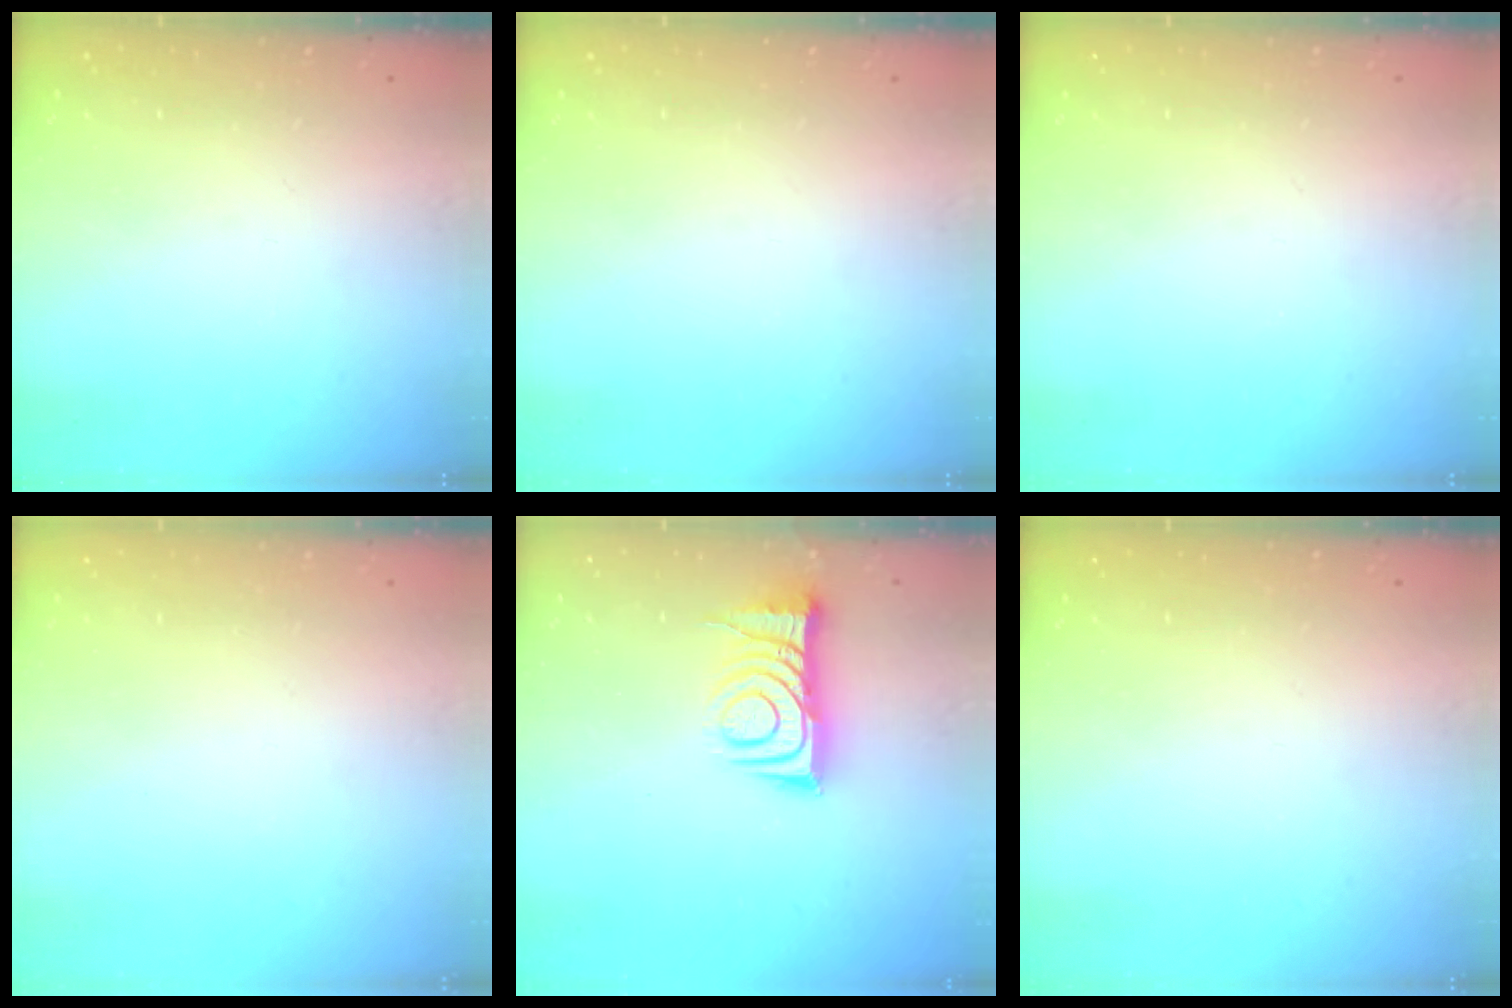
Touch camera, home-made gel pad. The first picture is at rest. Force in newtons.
{"total": 0.0}
{"total": 0.0}
{"total": 1.6, "press": 1.6, "slide": 0.1}
{"total": 9.7, "press": 9.7, "slide": 0.9}
{"total": 0.0}